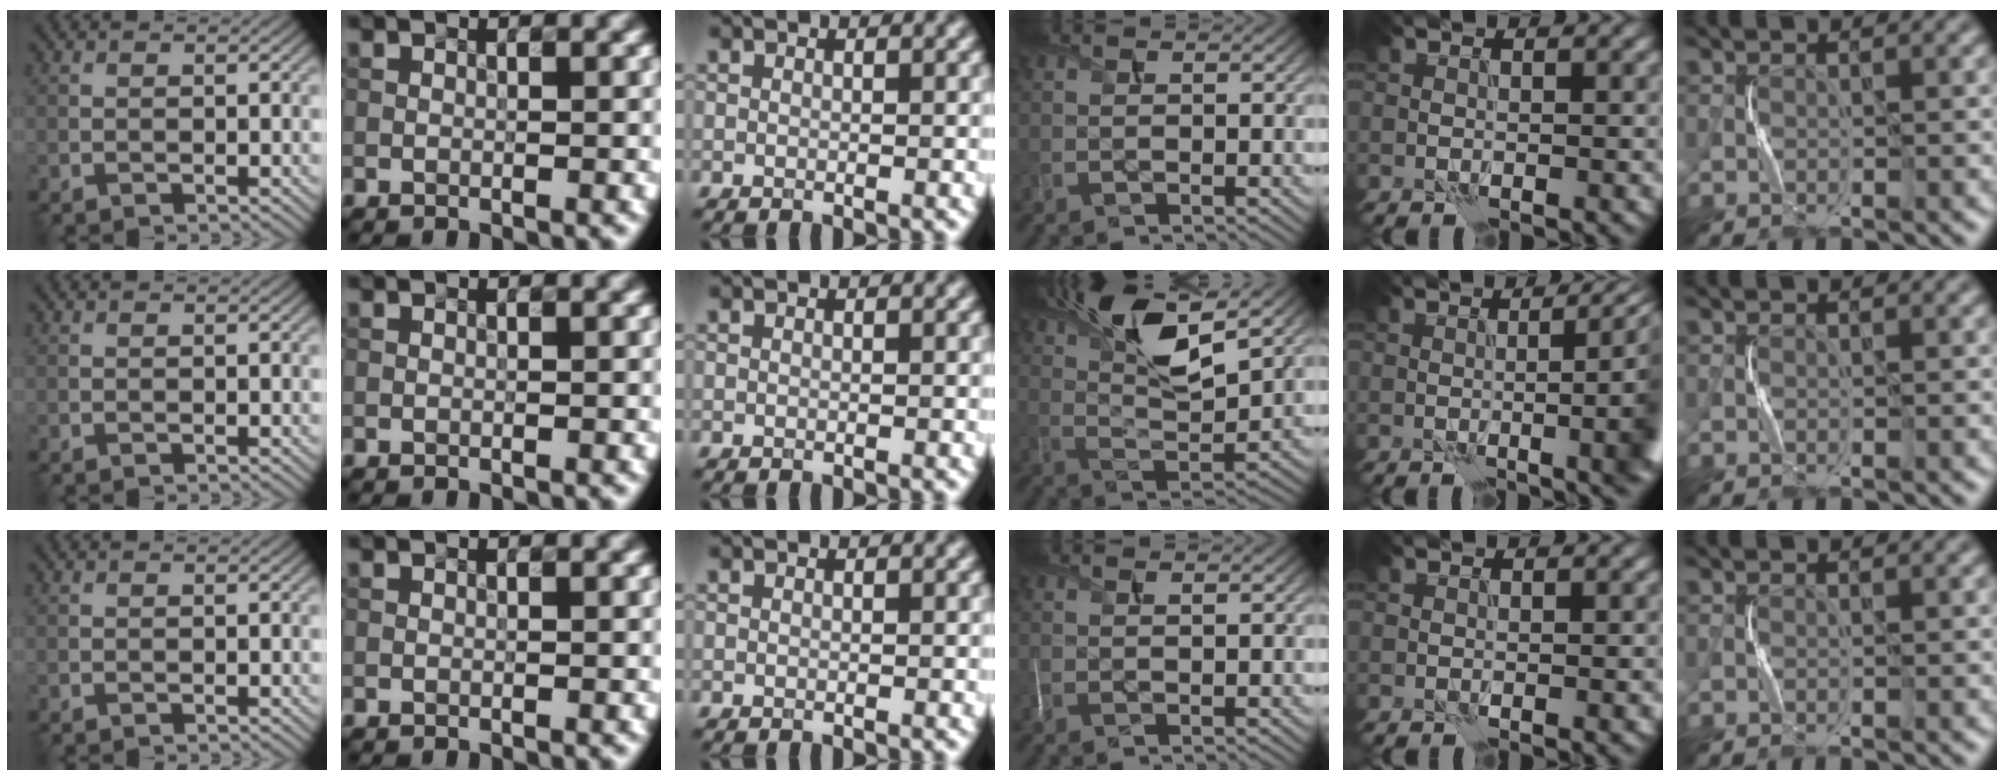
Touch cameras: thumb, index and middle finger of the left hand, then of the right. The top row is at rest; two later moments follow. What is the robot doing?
{"motion": "squeeze", "object": "paper clamp"}